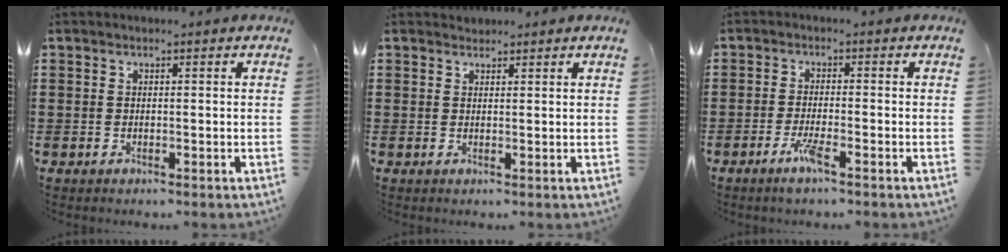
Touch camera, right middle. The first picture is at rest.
{"total": 1.0, "force": [0.9, 0.3, -0.2], "torque": [0.002, 0.001, 0.018]}
{"total": 3.6, "force": [-2.0, 0.3, 2.9], "torque": [-0.062, -0.009, -0.037]}